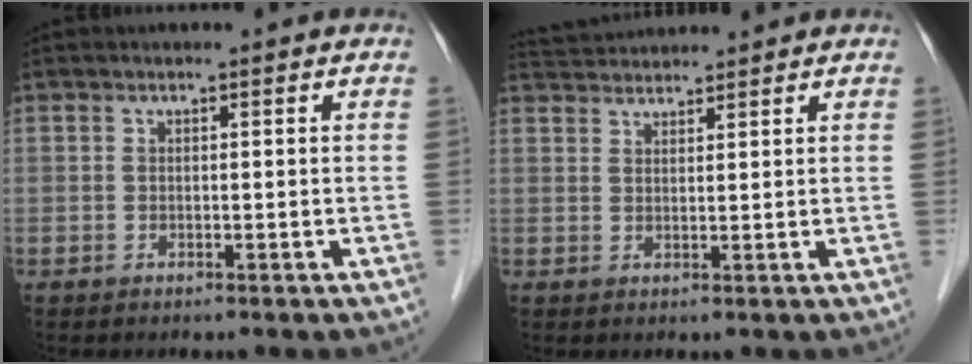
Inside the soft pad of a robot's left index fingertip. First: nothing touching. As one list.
[{"total": 5.4, "force": [5.3, 0.3, 0.9], "torque": [-0.022, 0.035, 0.093]}]